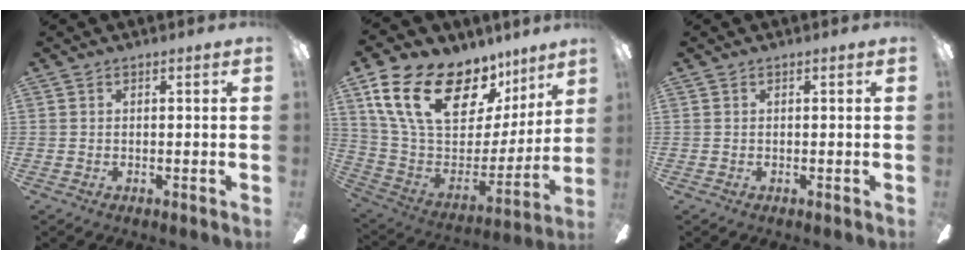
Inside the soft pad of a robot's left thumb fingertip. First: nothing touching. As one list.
[{"total": 24.3, "force": [14.8, 12.8, 14.3], "torque": [-0.256, -0.081, 0.275]}, {"total": 0.0}]